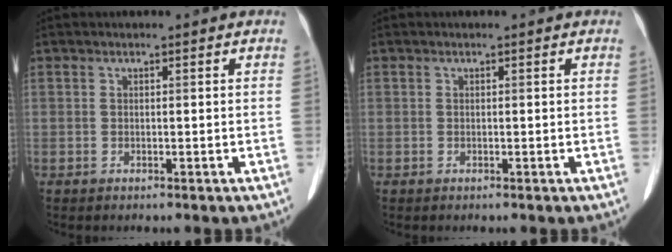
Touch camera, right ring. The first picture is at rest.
{"total": 0.0}